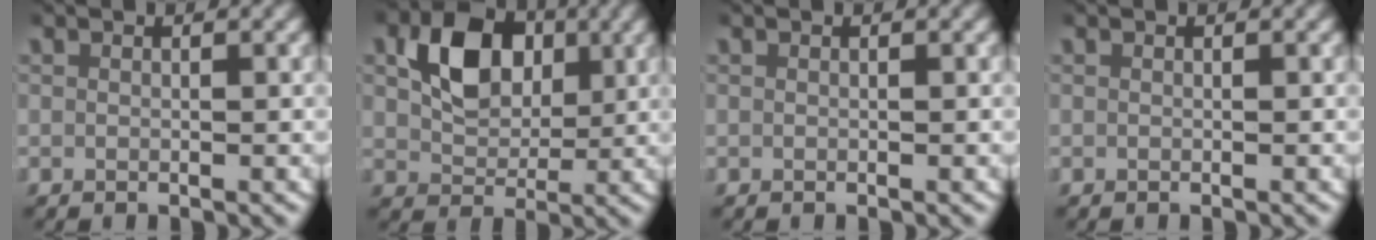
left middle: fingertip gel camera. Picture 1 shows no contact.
{"total": 6.9, "force": [1.8, 5.0, 4.4], "torque": [-0.078, 0.003, 0.032]}
{"total": 0.0}
{"total": 0.0}